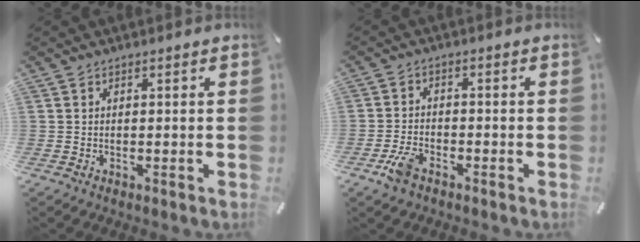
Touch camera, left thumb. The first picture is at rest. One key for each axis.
{"total": 5.0, "fx": -3.2, "fy": 2.7, "fz": 2.9, "tx": -0.070, "ty": 0.011, "tz": -0.063}